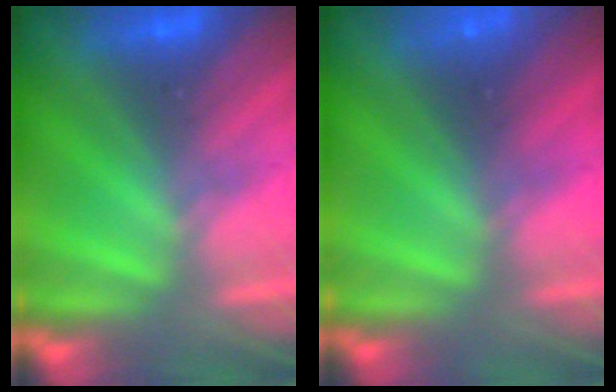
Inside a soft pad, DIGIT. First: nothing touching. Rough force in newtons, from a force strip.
{"total": 4.5}